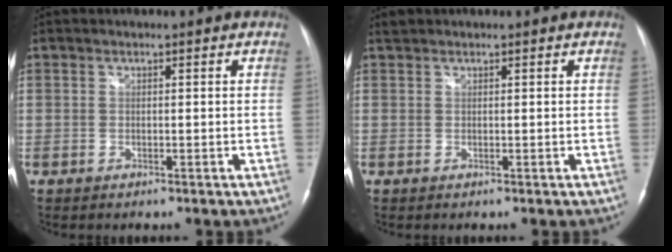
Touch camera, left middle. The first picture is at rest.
{"total": 0.7, "force": [0.7, 0.2, 0.0], "torque": [-0.007, 0.007, 0.016]}